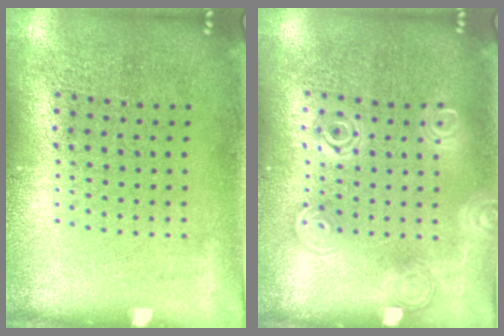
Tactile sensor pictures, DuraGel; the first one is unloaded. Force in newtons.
{"total": 1.2, "press": 1.2, "slide": 0.3}